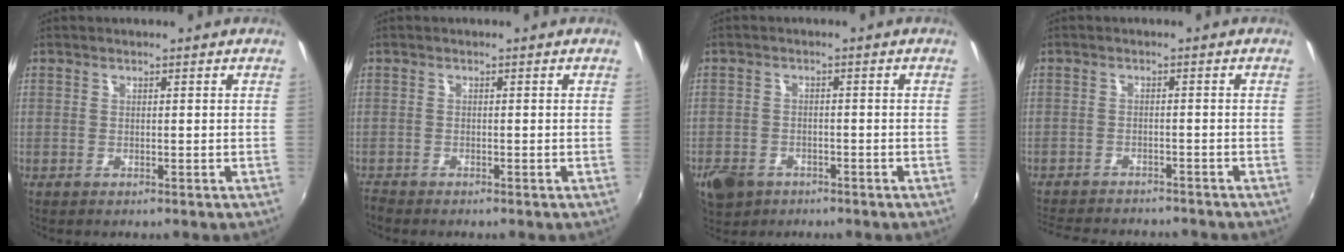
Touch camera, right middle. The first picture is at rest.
{"total": 2.0, "force": [-1.9, 0.4, 0.3], "torque": [-0.015, -0.010, -0.040]}
{"total": 6.7, "force": [-4.0, 4.6, 2.8], "torque": [-0.078, -0.006, -0.064]}
{"total": 11.9, "force": [-10.6, 3.4, 4.2], "torque": [-0.105, -0.017, -0.159]}